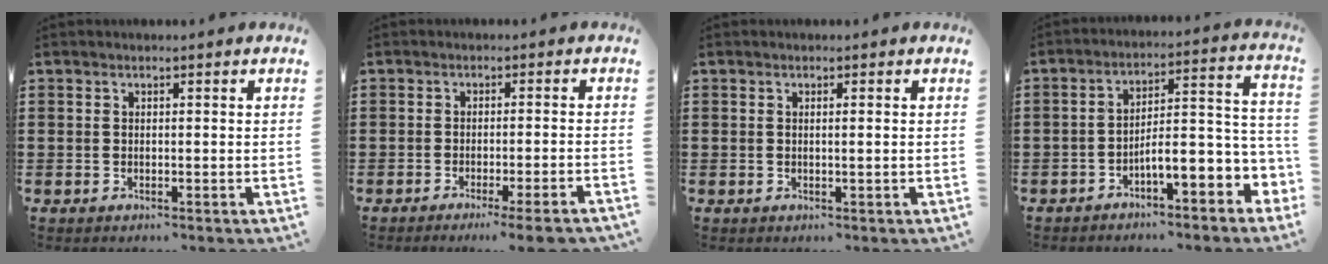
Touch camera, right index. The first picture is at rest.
{"total": 3.3, "force": [-2.6, -0.6, 2.0], "torque": [-0.030, -0.012, -0.047]}
{"total": 0.6, "force": [0.1, -0.2, 0.6], "torque": [-0.011, -0.004, 0.001]}
{"total": 6.3, "force": [-3.3, 1.4, 5.2], "torque": [-0.084, -0.031, -0.068]}